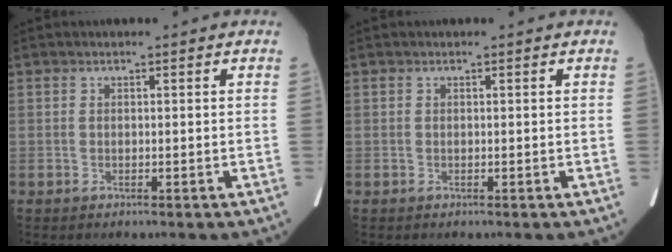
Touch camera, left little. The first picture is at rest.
{"total": 0.0}